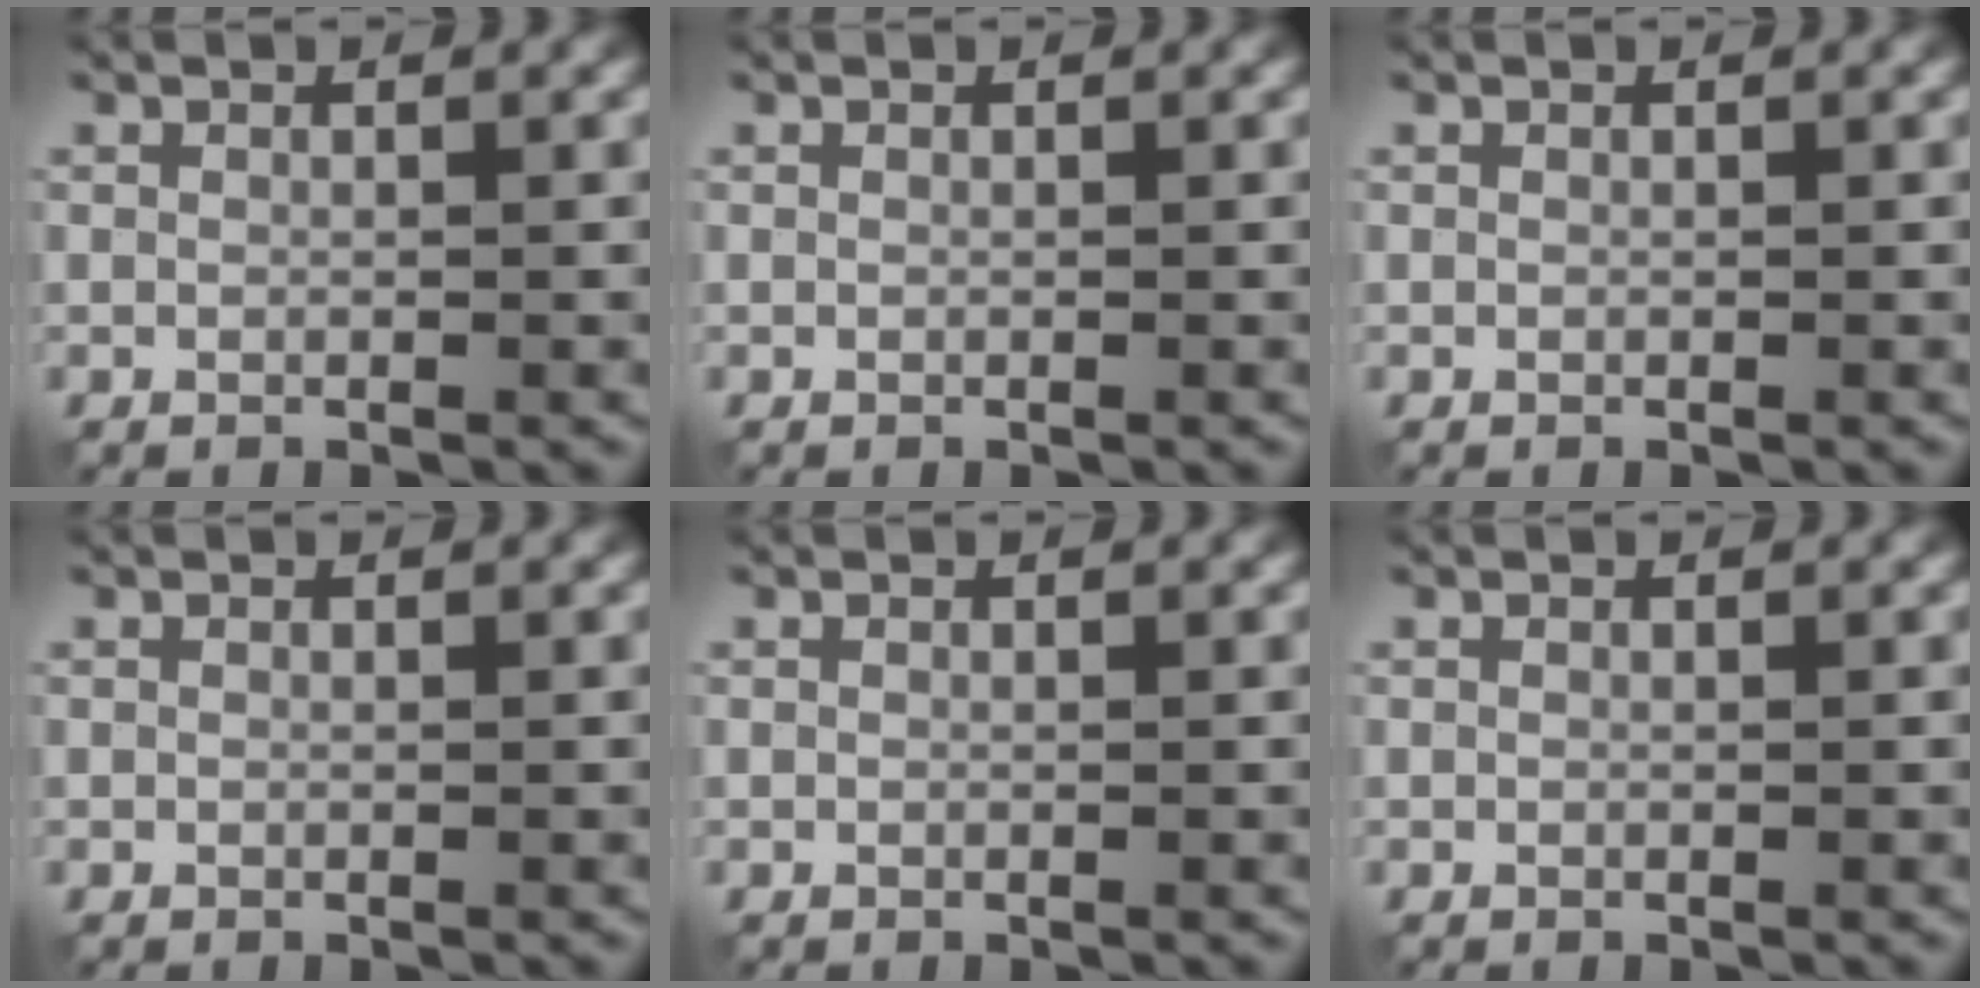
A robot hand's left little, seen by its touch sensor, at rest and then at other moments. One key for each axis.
{"total": 0.0}
{"total": 0.0}
{"total": 0.0}
{"total": 0.0}
{"total": 0.0}